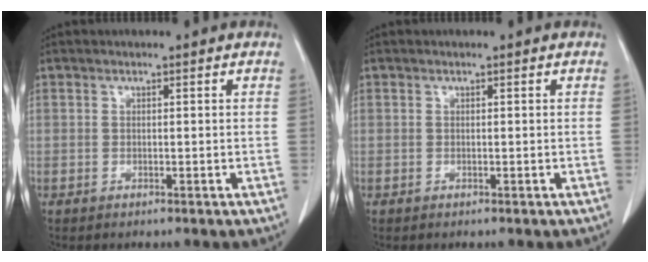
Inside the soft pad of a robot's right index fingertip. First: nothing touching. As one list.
[{"total": 0.0}]